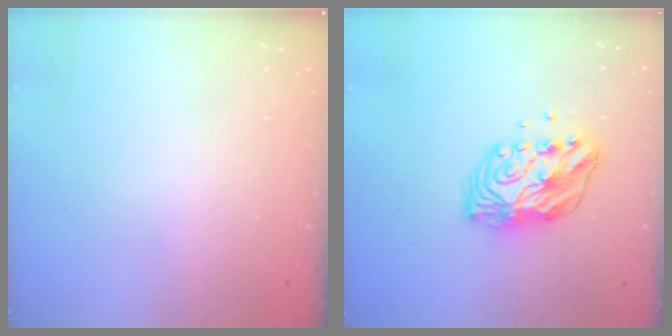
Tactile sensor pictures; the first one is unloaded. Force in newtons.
{"total": 11.2, "press": 11.2, "slide": 0.9}